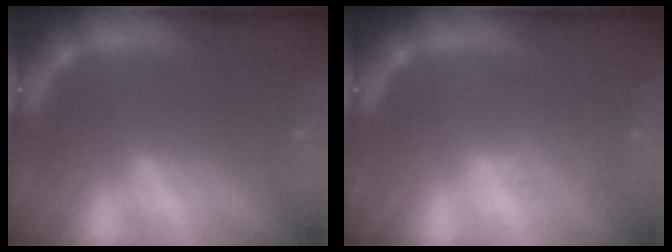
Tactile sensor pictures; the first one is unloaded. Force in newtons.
{"total": 1.5}